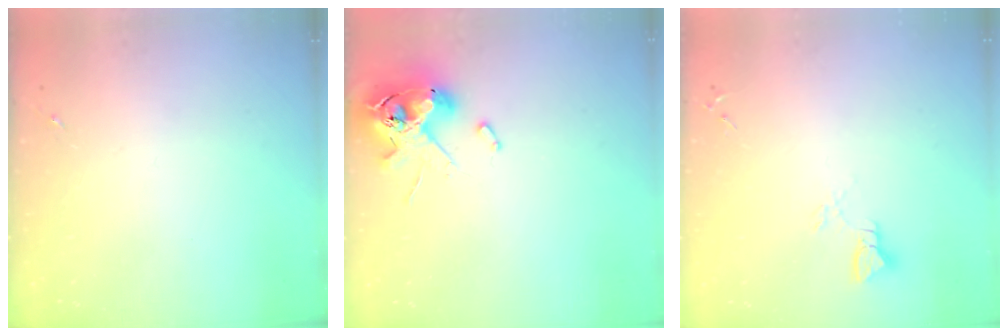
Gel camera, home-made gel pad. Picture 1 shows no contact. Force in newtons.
{"total": 12.1, "press": 11.9, "slide": 1.9}
{"total": 2.8, "press": 2.8, "slide": 0.2}